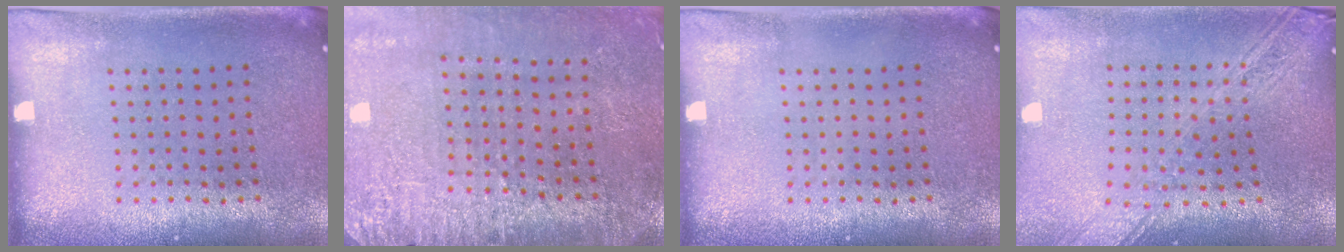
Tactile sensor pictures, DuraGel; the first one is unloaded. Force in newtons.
{"total": 2.9, "press": 2.9, "slide": 0.3}
{"total": 0.0}
{"total": 2.5, "press": 2.0, "slide": 1.4}